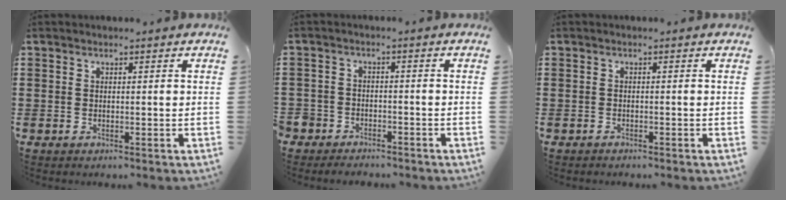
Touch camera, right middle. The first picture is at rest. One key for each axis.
{"total": 3.0, "fx": -2.8, "fy": 1.1, "fz": -0.3, "tx": -0.001, "ty": -0.002, "tz": -0.063}
{"total": 0.8, "fx": -0.8, "fy": 0.3, "fz": 0.0, "tx": -0.002, "ty": 0.001, "tz": -0.017}